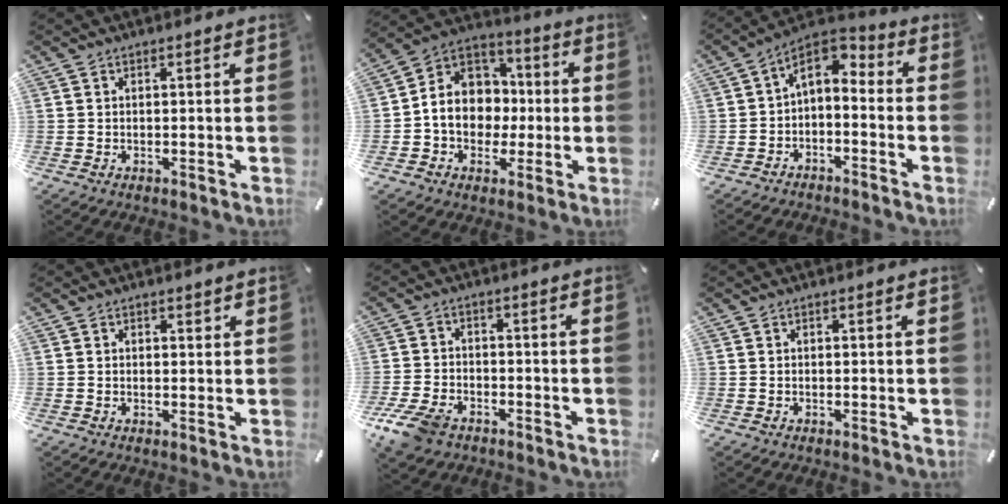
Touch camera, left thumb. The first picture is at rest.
{"total": 11.4, "force": [-1.5, 10.5, 4.3], "torque": [-0.097, 0.002, -0.028]}
{"total": 5.5, "force": [-0.5, 4.0, 3.7], "torque": [-0.067, 0.001, -0.012]}
{"total": 0.8, "force": [0.4, 0.7, 0.3], "torque": [0.001, -0.001, 0.006]}
{"total": 7.5, "force": [-4.9, 4.3, 3.6], "torque": [-0.087, 0.018, -0.096]}
{"total": 0.0}